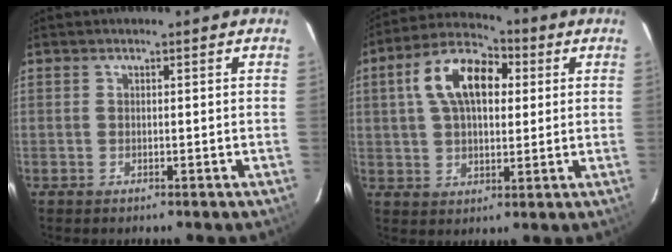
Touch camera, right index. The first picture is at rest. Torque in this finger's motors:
{"motor_torque": [1.23, 0.90, 0.42, 0.13]}